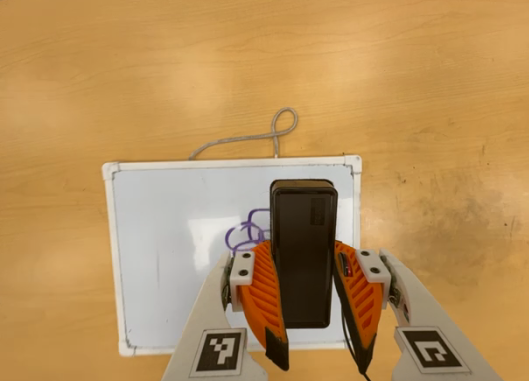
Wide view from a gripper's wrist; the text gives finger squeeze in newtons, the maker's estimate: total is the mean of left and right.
{"total": 10.1, "left": 8.0, "right": 12.1}